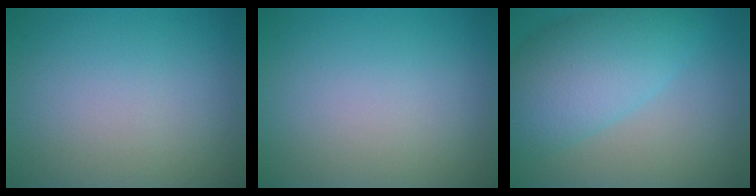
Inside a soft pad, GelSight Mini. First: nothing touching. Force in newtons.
{"total": 0.0}
{"total": 7.8, "press": 7.7, "slide": 0.3}